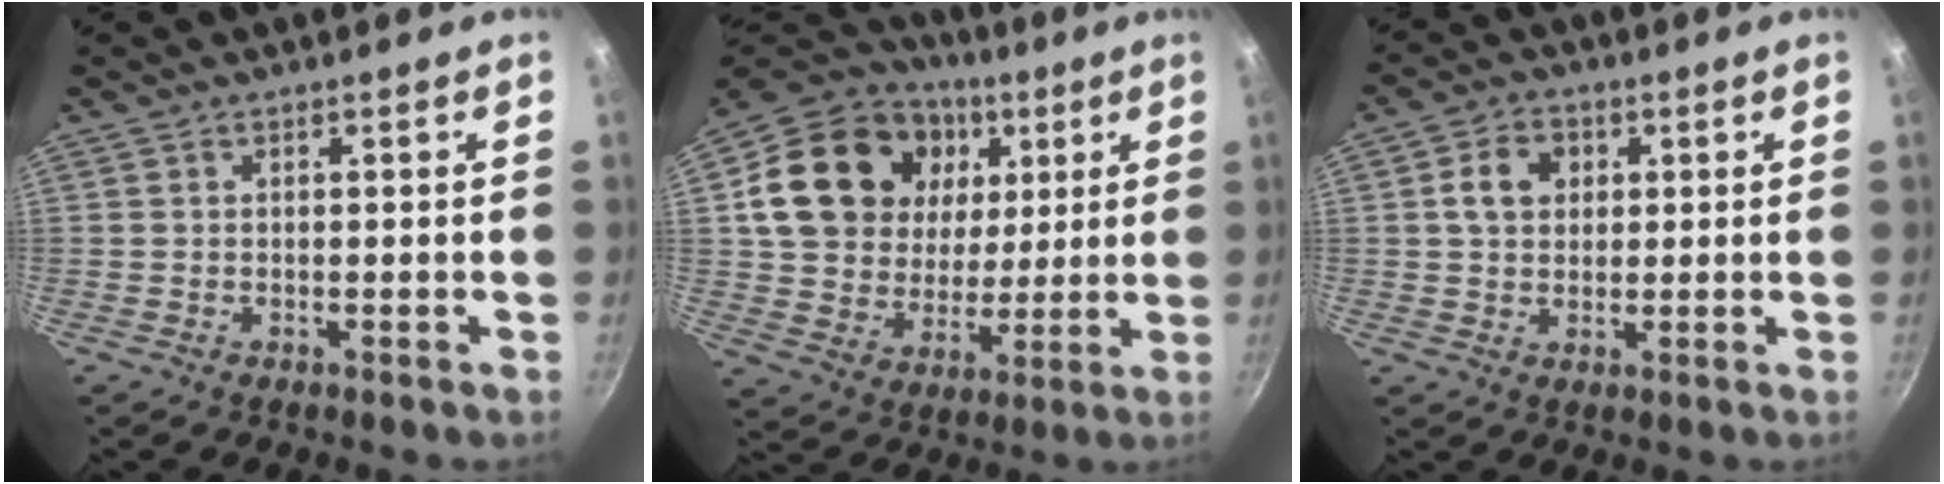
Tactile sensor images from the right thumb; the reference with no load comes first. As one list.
[{"total": 23.1, "force": [7.0, 18.0, 12.8], "torque": [-0.206, 0.000, 0.121]}, {"total": 6.2, "force": [1.5, 5.0, 3.4], "torque": [-0.038, 0.007, 0.019]}]